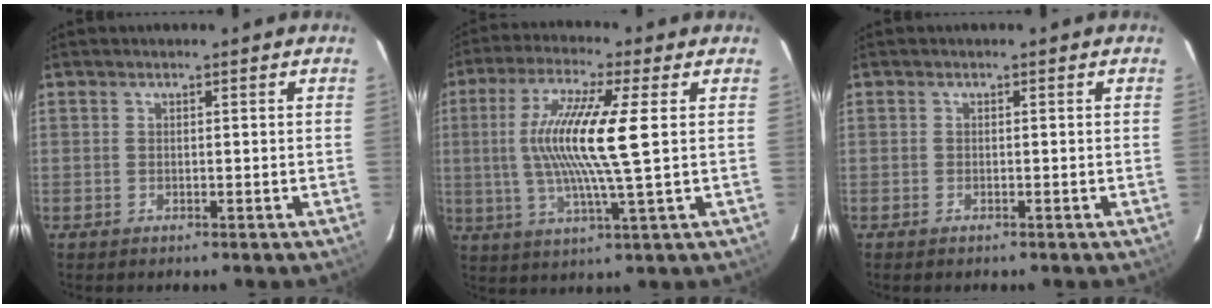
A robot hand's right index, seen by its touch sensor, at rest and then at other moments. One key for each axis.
{"total": 13.6, "fx": 1.4, "fy": 0.1, "fz": 13.5, "tx": -0.255, "ty": -0.004, "tz": 0.026}
{"total": 0.6, "fx": -0.5, "fy": 0.2, "fz": 0.3, "tx": -0.007, "ty": -0.002, "tz": -0.011}